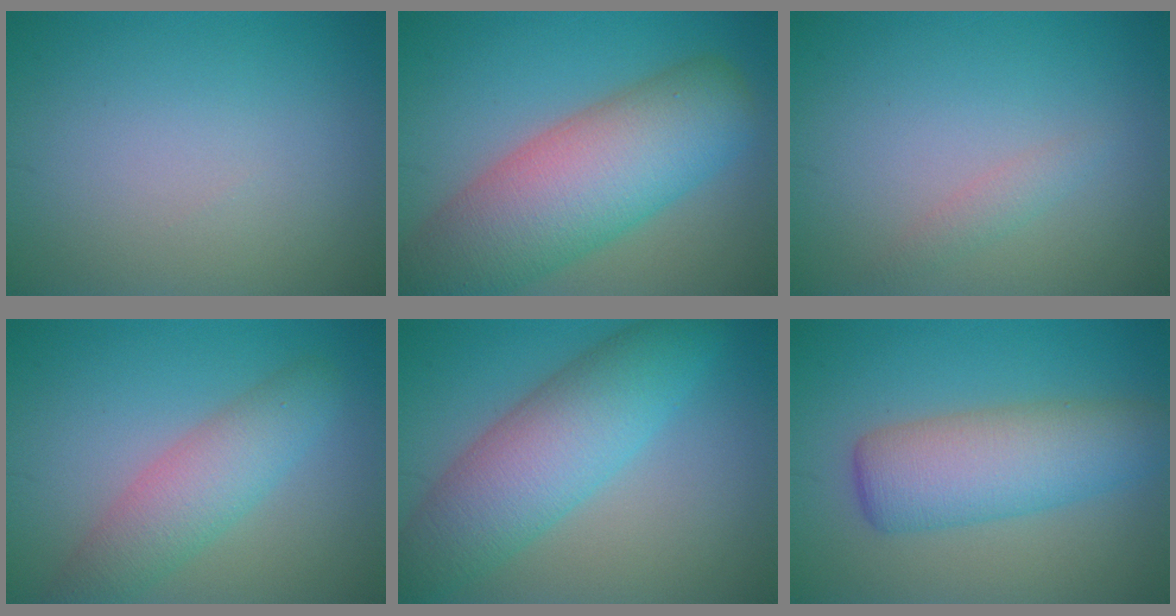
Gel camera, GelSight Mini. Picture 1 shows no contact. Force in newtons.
{"total": 10.9, "press": 10.9, "slide": 0.8}
{"total": 1.2, "press": 1.2, "slide": 0.0}
{"total": 4.6, "press": 4.6, "slide": 0.3}
{"total": 7.9, "press": 7.9, "slide": 0.2}
{"total": 6.4, "press": 6.4, "slide": 0.1}